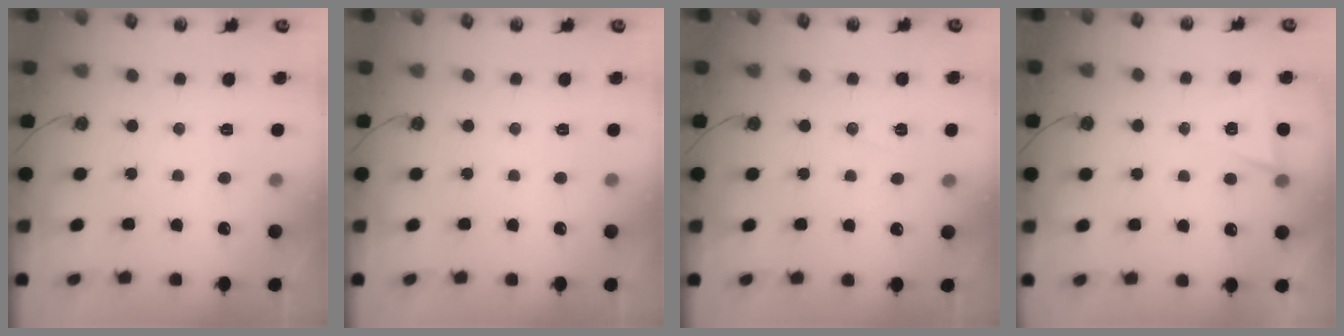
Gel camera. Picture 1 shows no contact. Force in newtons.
{"total": 0.0}
{"total": 6.5, "press": 4.8, "slide": 4.4}
{"total": 5.5, "press": 3.2, "slide": 4.4}